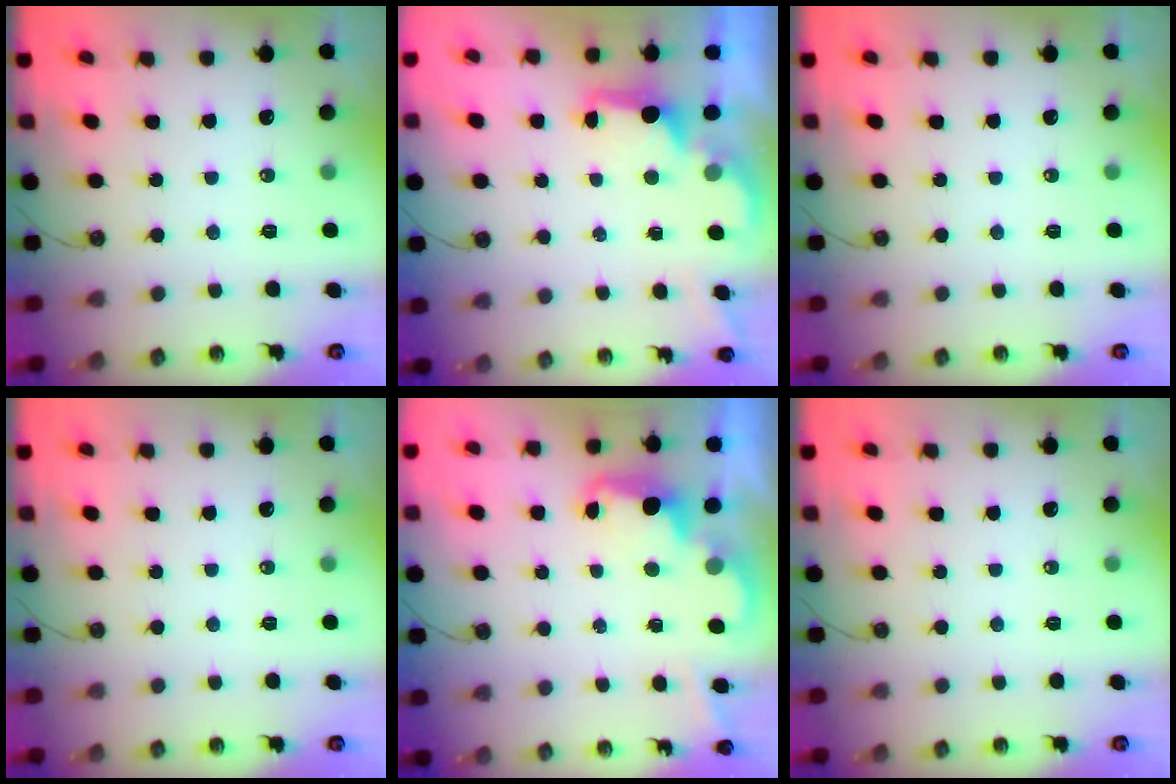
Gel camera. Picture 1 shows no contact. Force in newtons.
{"total": 2.1, "press": 1.9, "slide": 0.8}
{"total": 0.0}
{"total": 0.0}
{"total": 2.3, "press": 2.2, "slide": 0.5}
{"total": 0.0}